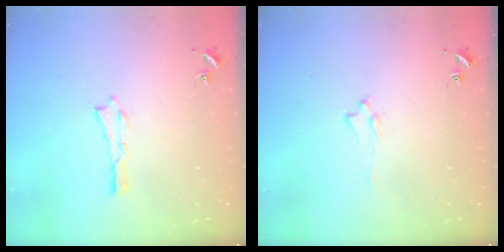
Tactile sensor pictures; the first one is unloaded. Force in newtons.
{"total": 1.6, "press": 1.5, "slide": 0.2}